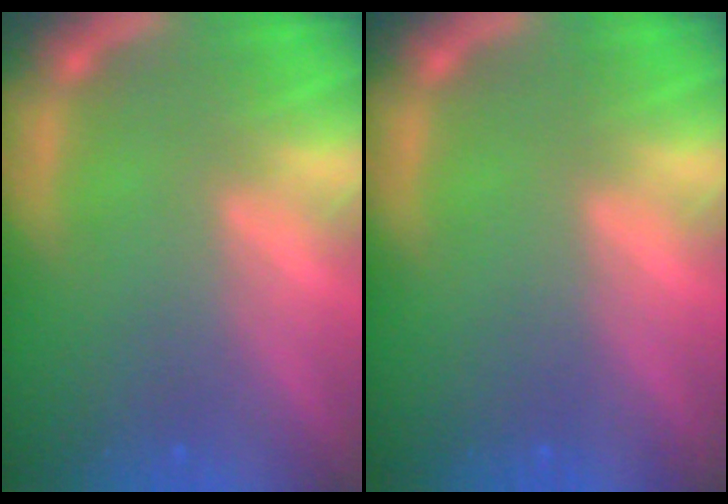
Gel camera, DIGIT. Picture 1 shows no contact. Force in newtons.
{"total": 0.0}